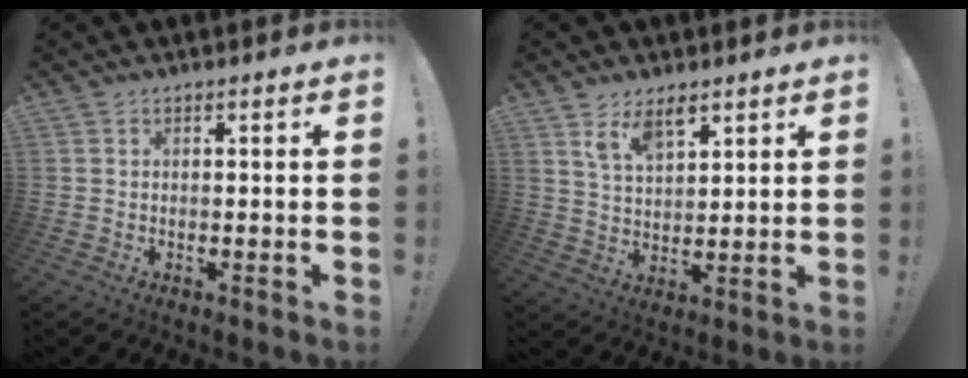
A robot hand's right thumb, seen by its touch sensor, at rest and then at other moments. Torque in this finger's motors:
{"motor_torque": [-0.09, -0.18, 0.25, 0.09, 0.15]}